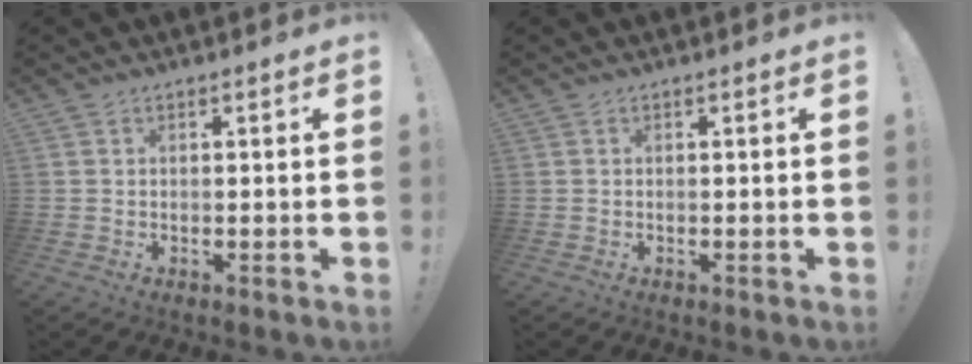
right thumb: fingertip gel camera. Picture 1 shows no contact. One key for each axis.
{"total": 0.0}